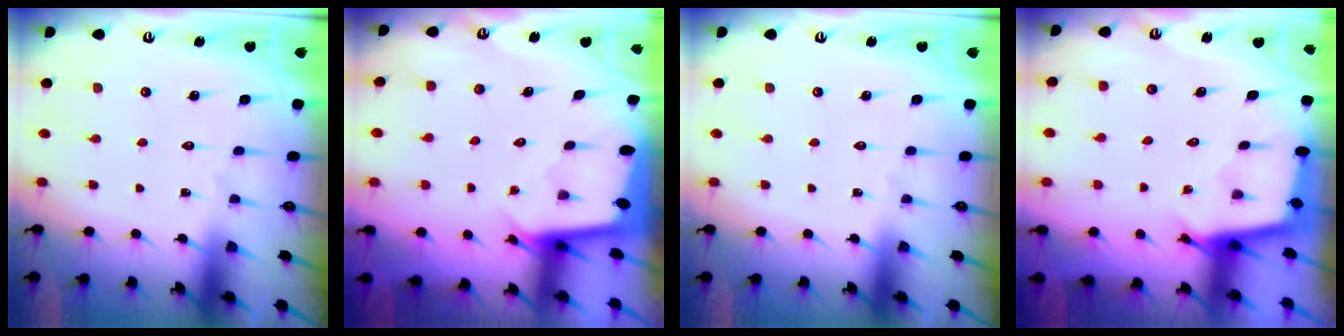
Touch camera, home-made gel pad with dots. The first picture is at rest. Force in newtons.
{"total": 2.0, "press": 2.0, "slide": 0.1}
{"total": 0.0}
{"total": 2.6, "press": 2.6, "slide": 0.2}